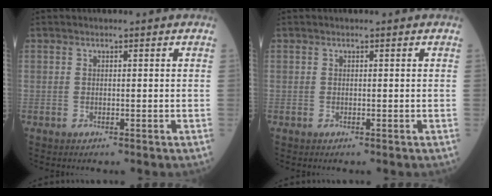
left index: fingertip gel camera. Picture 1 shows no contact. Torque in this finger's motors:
{"motor_torque": [0.18, -0.14, 0.08, 0.01]}